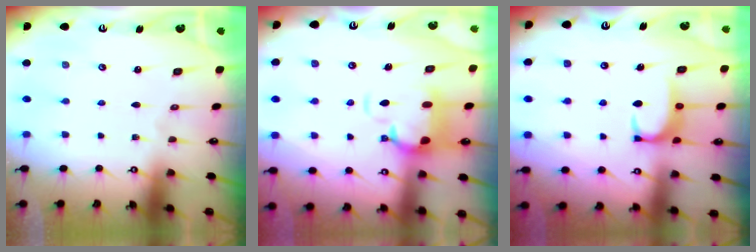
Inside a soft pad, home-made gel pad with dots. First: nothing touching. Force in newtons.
{"total": 2.7, "press": 1.9, "slide": 1.9}
{"total": 2.8, "press": 2.7, "slide": 0.4}